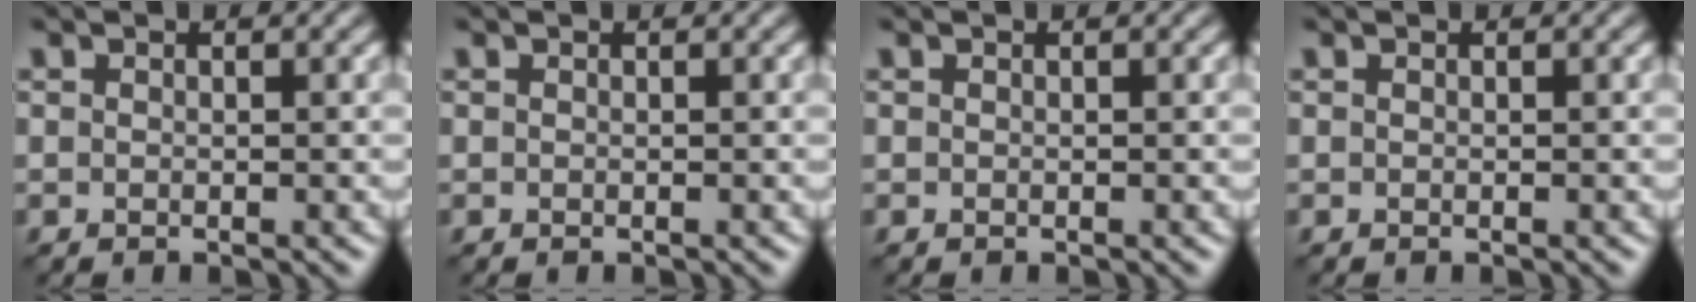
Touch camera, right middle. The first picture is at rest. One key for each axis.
{"total": 0.0}
{"total": 0.0}
{"total": 0.0}